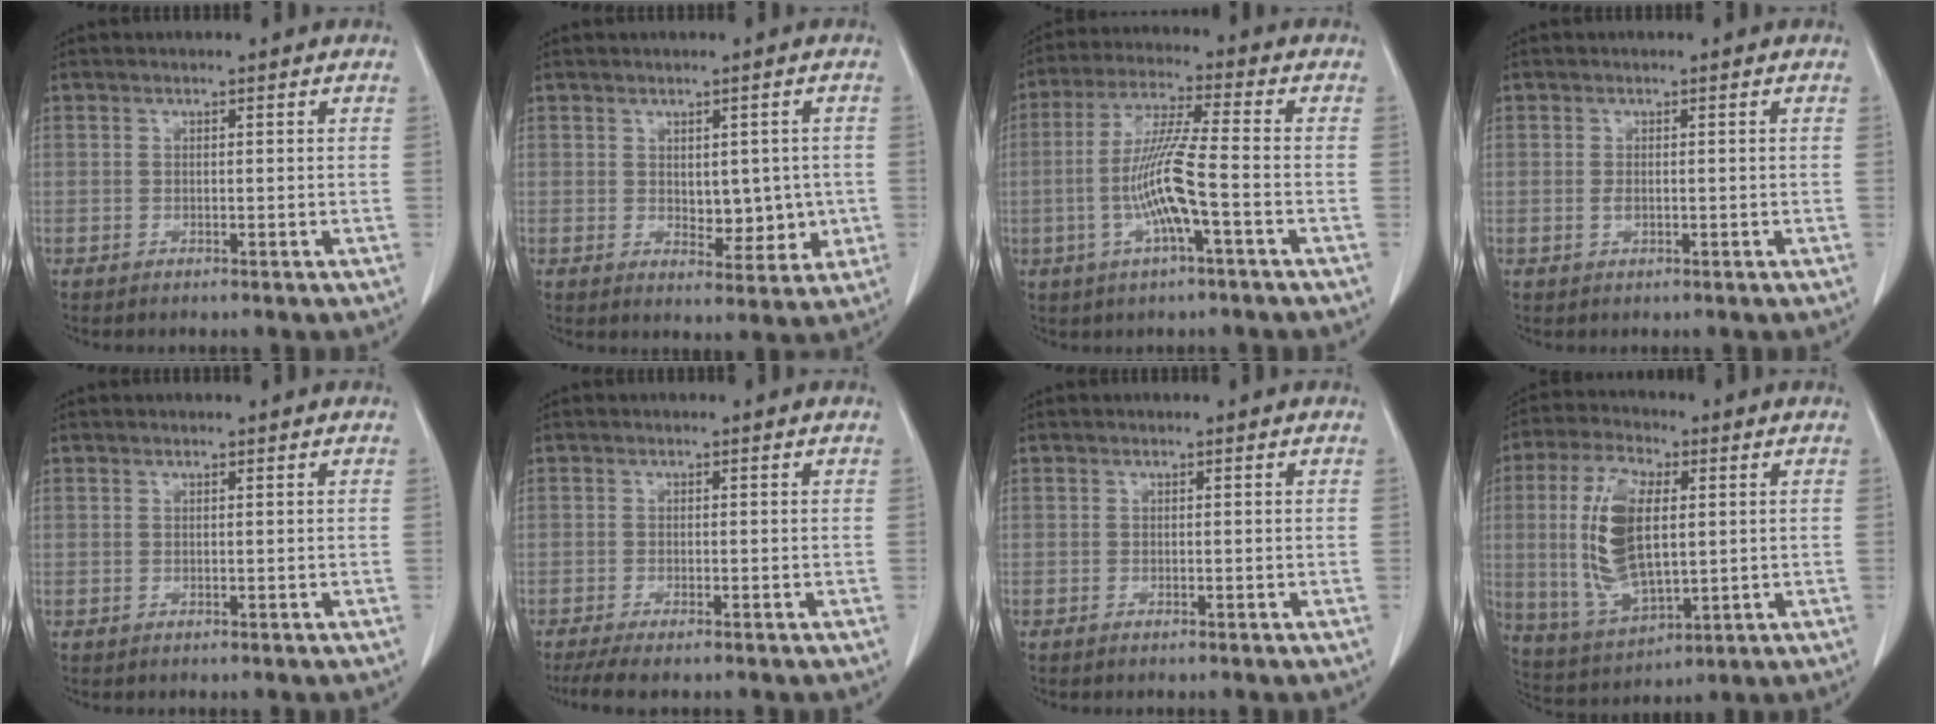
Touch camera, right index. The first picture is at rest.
{"total": 6.6, "force": [-0.1, 3.6, 5.5], "torque": [-0.064, 0.004, 0.013]}
{"total": 10.4, "force": [-2.5, 0.5, 10.0], "torque": [-0.201, 0.001, -0.050]}
{"total": 1.3, "force": [-0.2, 0.7, 1.0], "torque": [-0.022, 0.002, 0.000]}
{"total": 0.0}
{"total": 4.4, "force": [-2.8, 1.2, 3.2], "torque": [-0.065, -0.007, -0.045]}
{"total": 0.5, "force": [-0.2, 0.2, 0.4], "torque": [-0.012, -0.001, -0.003]}
{"total": 14.6, "force": [1.3, 6.0, 13.2], "torque": [-0.285, 0.002, 0.032]}